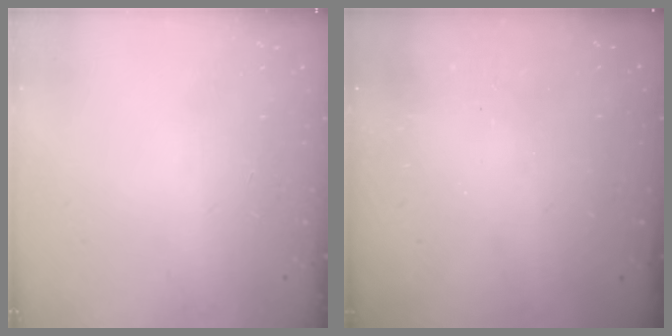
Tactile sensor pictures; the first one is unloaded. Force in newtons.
{"total": 3.0, "press": 3.0, "slide": 0.1}